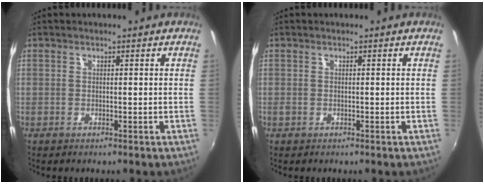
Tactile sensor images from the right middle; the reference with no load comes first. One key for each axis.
{"total": 0.7, "fx": -0.2, "fy": 0.5, "fz": 0.4, "tx": -0.007, "ty": -0.002, "tz": -0.005}